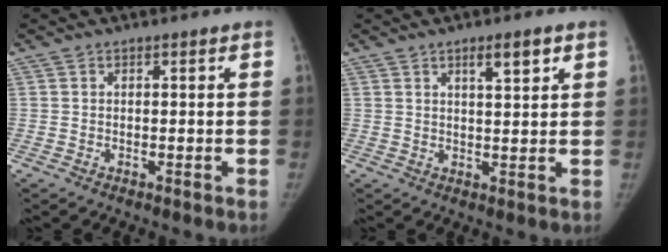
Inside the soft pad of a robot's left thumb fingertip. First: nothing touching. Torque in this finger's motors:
{"motor_torque": [0.19, -0.05, 0.67, -0.81, 0.14]}